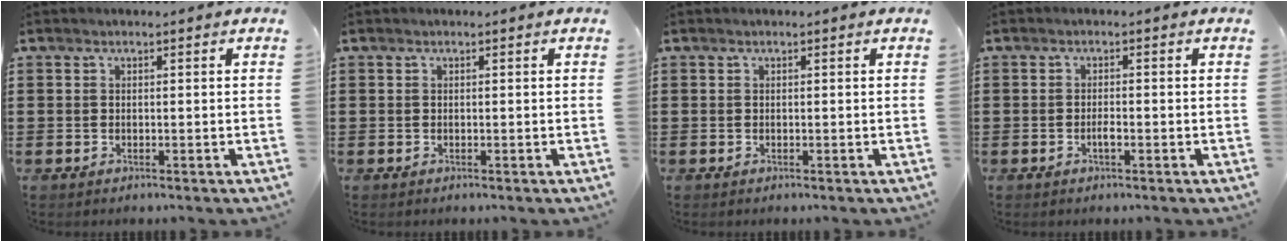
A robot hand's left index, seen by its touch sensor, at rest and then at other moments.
{"total": 0.0}
{"total": 0.0}
{"total": 1.5, "force": [-0.7, 0.4, 1.3], "torque": [-0.026, 0.001, -0.012]}